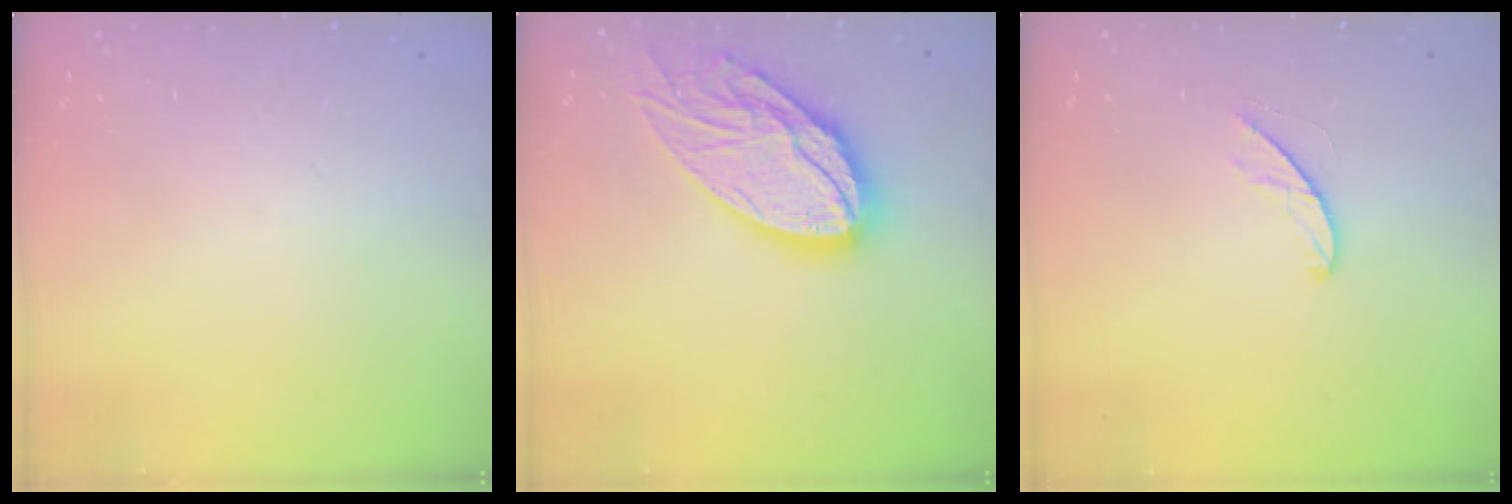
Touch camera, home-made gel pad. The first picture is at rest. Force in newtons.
{"total": 20.0, "press": 19.9, "slide": 1.8}
{"total": 4.8, "press": 4.8, "slide": 0.3}